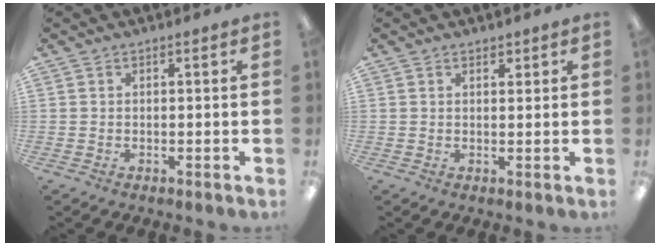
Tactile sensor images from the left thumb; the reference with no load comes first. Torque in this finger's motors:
{"motor_torque": [0.05, -0.30, -0.41, 0.00, -0.03]}